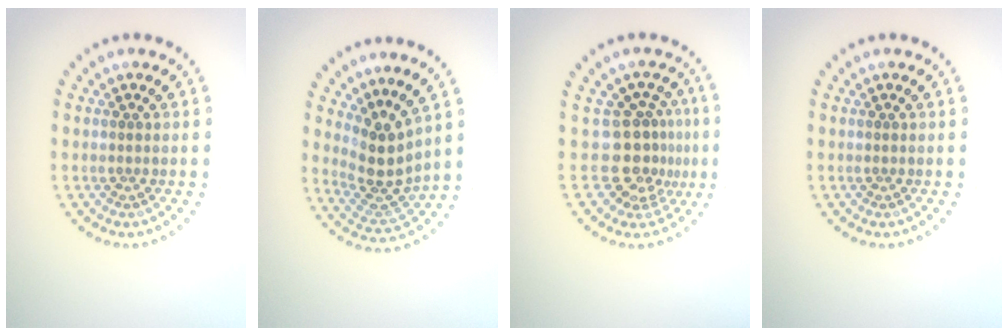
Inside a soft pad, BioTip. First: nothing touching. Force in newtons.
{"total": 3.7, "press": 2.8, "slide": 2.5}
{"total": 3.9, "press": 2.6, "slide": 2.9}
{"total": 0.0}